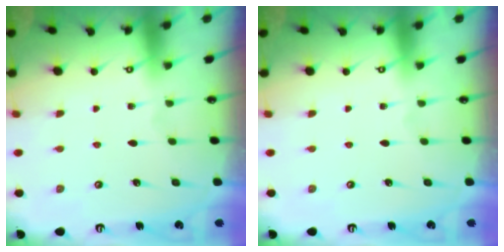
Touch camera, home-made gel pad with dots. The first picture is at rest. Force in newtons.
{"total": 0.0}